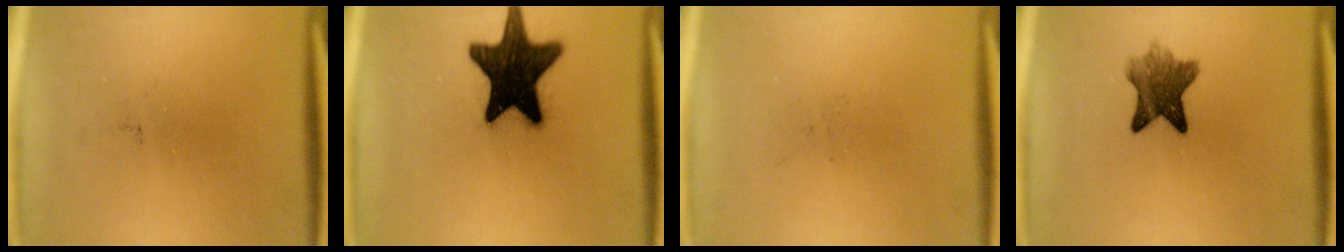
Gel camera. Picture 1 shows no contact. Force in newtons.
{"total": 18.6}
{"total": 0.0}
{"total": 6.8}